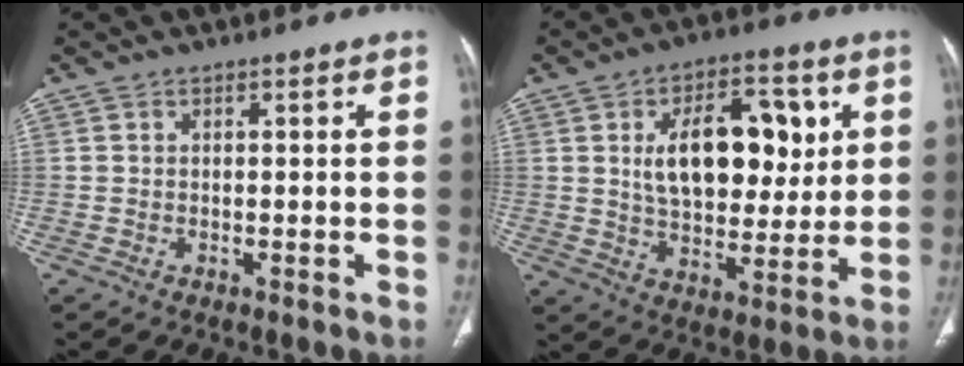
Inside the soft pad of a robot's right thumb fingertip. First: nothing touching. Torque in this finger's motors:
{"motor_torque": [0.04, 0.42, 1.33, 0.23, 0.24]}